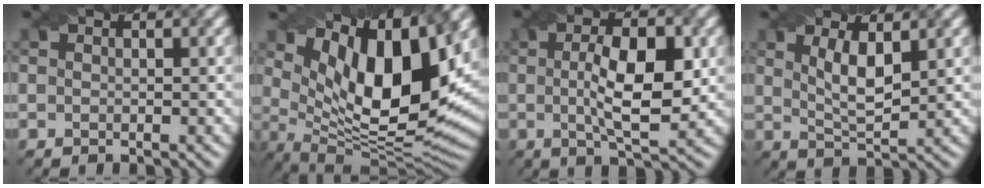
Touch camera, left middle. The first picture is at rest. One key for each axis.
{"total": 13.5, "fx": 5.5, "fy": 5.2, "fz": 11.2, "tx": -0.184, "ty": -0.008, "tz": 0.103}
{"total": 7.6, "fx": 0.3, "fy": 2.4, "fz": 7.2, "tx": -0.117, "ty": 0.004, "tz": 0.004}
{"total": 3.7, "fx": 1.3, "fy": 1.1, "fz": 3.2, "tx": -0.067, "ty": -0.005, "tz": 0.027}